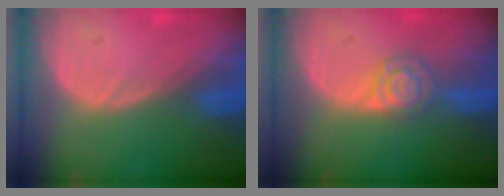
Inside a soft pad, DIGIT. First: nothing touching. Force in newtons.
{"total": 4.6, "press": 4.2, "slide": 2.0}